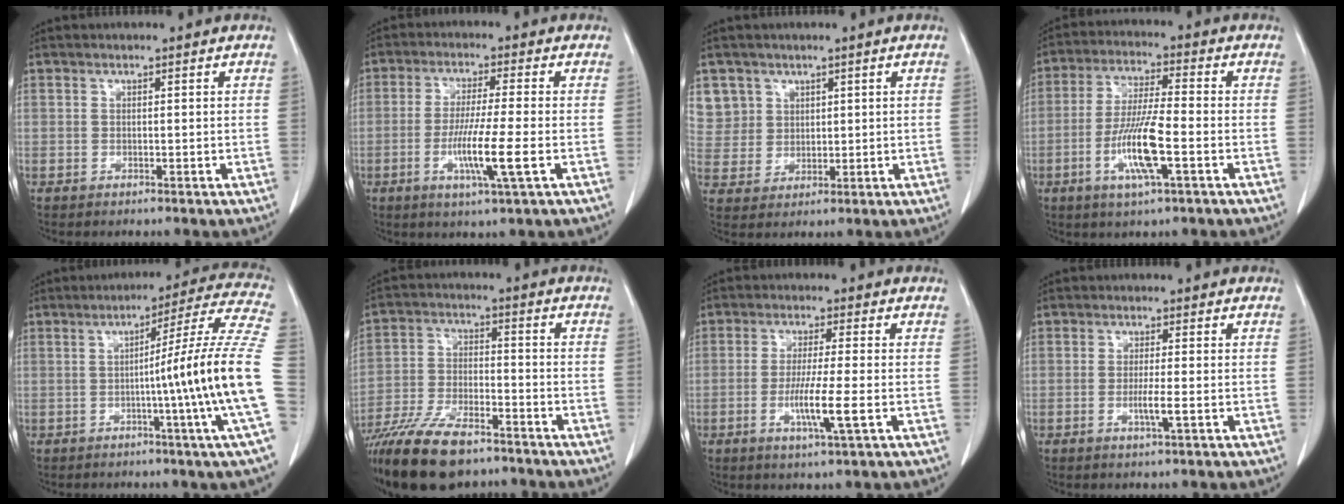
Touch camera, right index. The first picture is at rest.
{"total": 8.5, "force": [-2.3, -0.5, 8.2], "torque": [-0.156, -0.017, -0.042]}
{"total": 7.0, "force": [3.8, 5.8, -0.2], "torque": [0.009, 0.010, 0.086]}
{"total": 10.3, "force": [-3.2, 0.9, 9.7], "torque": [-0.193, -0.010, -0.061]}
{"total": 17.4, "force": [-3.1, -3.5, 16.8], "torque": [-0.219, -0.006, -0.058]}
{"total": 16.0, "force": [-12.1, 5.0, 9.1], "torque": [-0.189, -0.026, -0.214]}
{"total": 6.8, "force": [-1.8, -0.4, 6.5], "torque": [-0.122, -0.015, -0.032]}
{"total": 2.8, "force": [-0.7, -0.2, 2.7], "torque": [-0.052, -0.004, -0.011]}